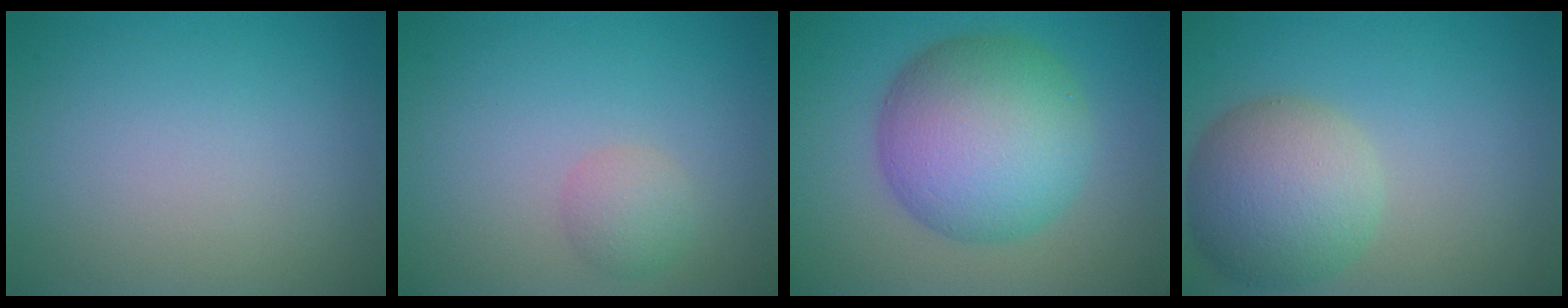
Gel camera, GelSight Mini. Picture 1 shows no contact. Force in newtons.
{"total": 1.9, "press": 1.9, "slide": 0.1}
{"total": 10.5, "press": 10.5, "slide": 0.2}
{"total": 7.0, "press": 7.0, "slide": 0.2}